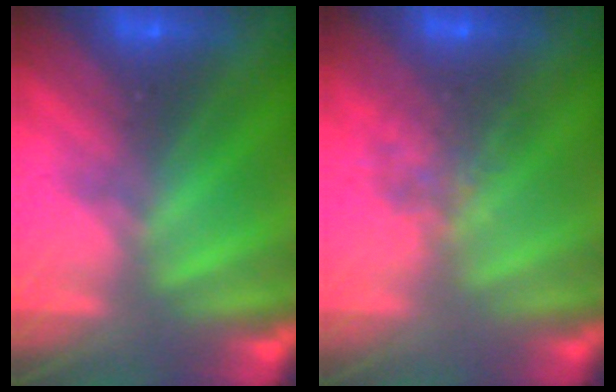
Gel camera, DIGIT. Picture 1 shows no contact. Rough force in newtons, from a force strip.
{"total": 4.2}